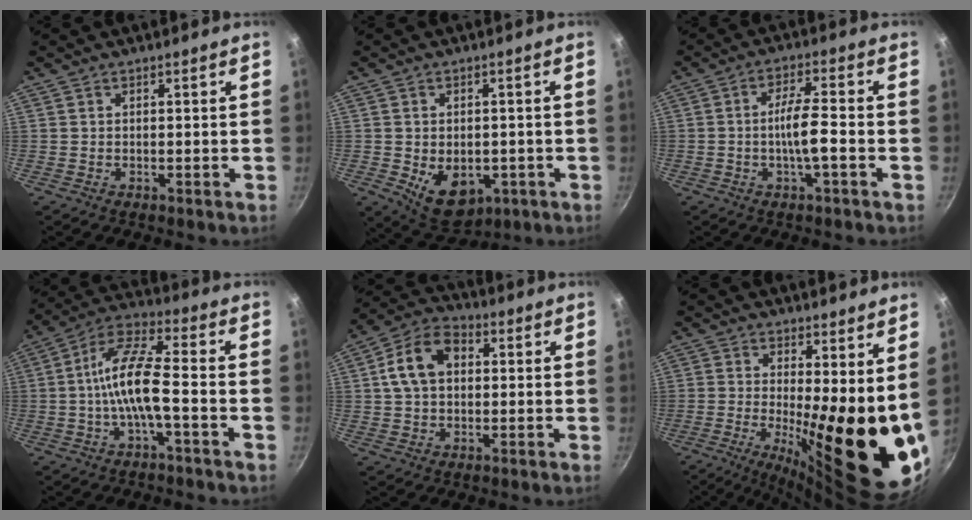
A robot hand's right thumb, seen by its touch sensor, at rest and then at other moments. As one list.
[{"total": 9.4, "force": [-2.2, 6.6, 6.4], "torque": [-0.070, -0.009, -0.013]}, {"total": 6.2, "force": [-1.7, 1.0, 5.8], "torque": [-0.110, 0.020, -0.035]}, {"total": 10.9, "force": [-2.6, 3.0, 10.1], "torque": [-0.205, 0.037, -0.060]}, {"total": 10.7, "force": [1.7, 7.5, 7.4], "torque": [-0.113, 0.024, 0.016]}, {"total": 19.4, "force": [1.1, 5.8, 18.5], "torque": [-0.238, -0.052, 0.022]}]